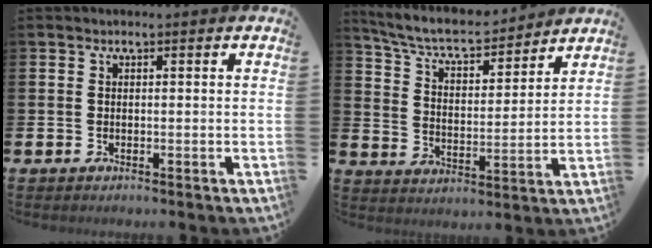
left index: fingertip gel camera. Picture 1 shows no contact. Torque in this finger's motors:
{"motor_torque": [0.28, -0.61, 0.51, 0.15]}